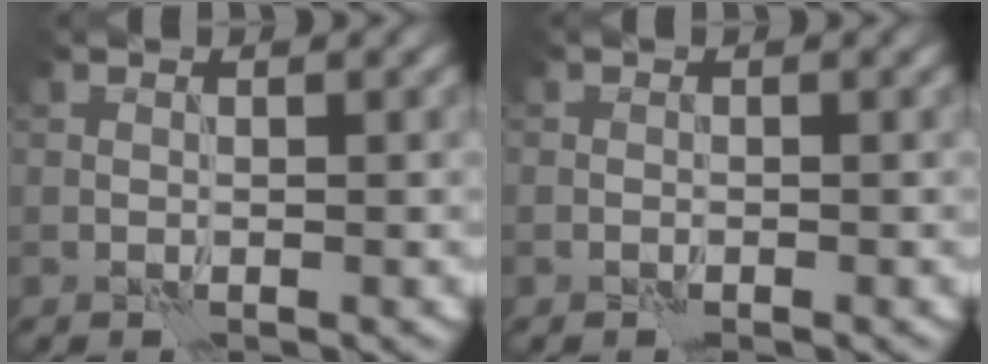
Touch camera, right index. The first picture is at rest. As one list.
[{"total": 0.0}]